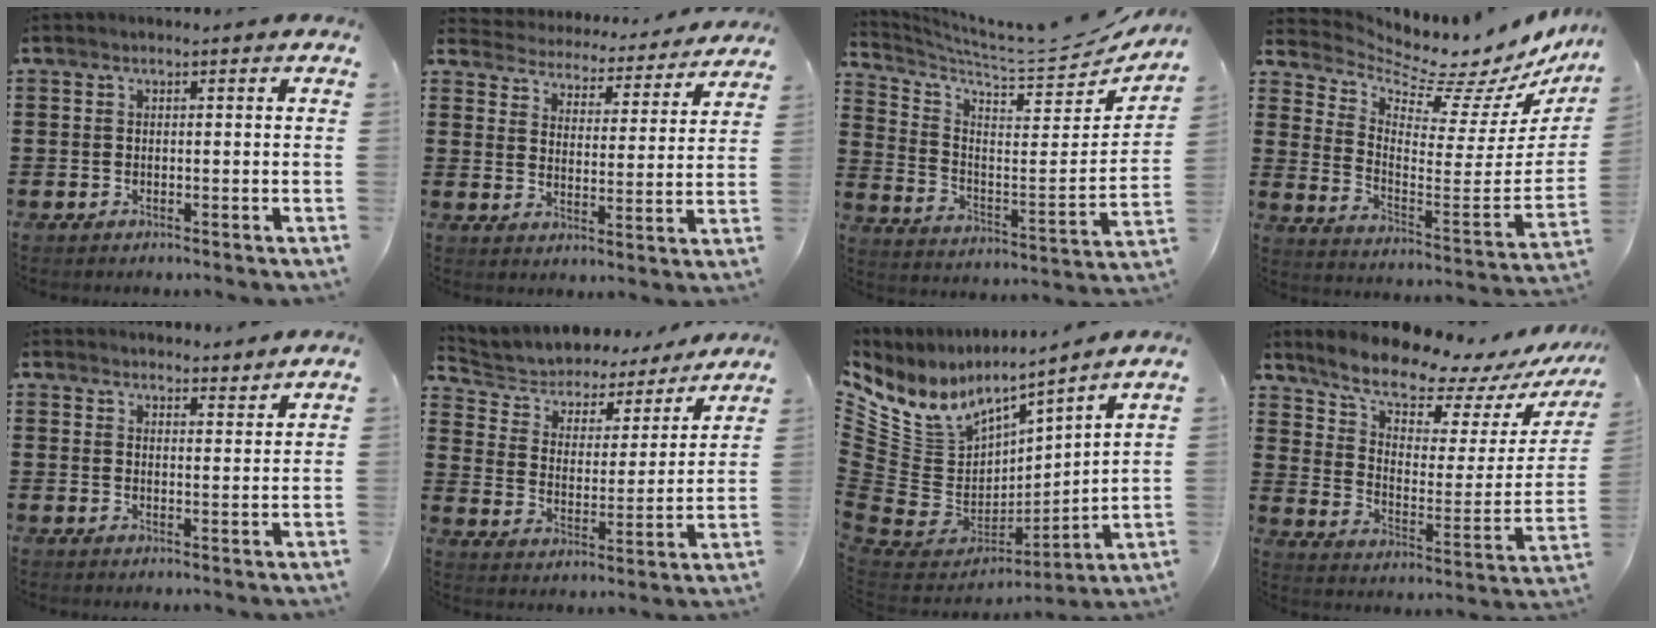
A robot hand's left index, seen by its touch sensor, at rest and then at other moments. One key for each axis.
{"total": 3.8, "fx": 3.8, "fy": 0.1, "fz": -0.4, "tx": -0.021, "ty": -0.039, "tz": 0.058}
{"total": 6.0, "fx": 5.5, "fy": 0.8, "fz": 2.4, "tx": -0.070, "ty": -0.056, "tz": 0.085}
{"total": 5.2, "fx": 4.8, "fy": 1.0, "fz": 1.7, "tx": -0.043, "ty": -0.073, "tz": 0.071}
{"total": 2.8, "fx": 2.8, "fy": 0.2, "fz": 0.1, "tx": -0.002, "ty": -0.011, "tz": 0.053}
{"total": 4.1, "fx": 3.7, "fy": 1.8, "fz": 0.5, "tx": -0.038, "ty": -0.029, "tz": 0.055}
{"total": 8.0, "fx": 4.1, "fy": 6.4, "fz": 2.4, "tx": -0.105, "ty": -0.053, "tz": 0.073}
{"total": 10.0, "fx": 9.1, "fy": 2.3, "fz": 3.3, "tx": -0.090, "ty": -0.075, "tz": 0.157}